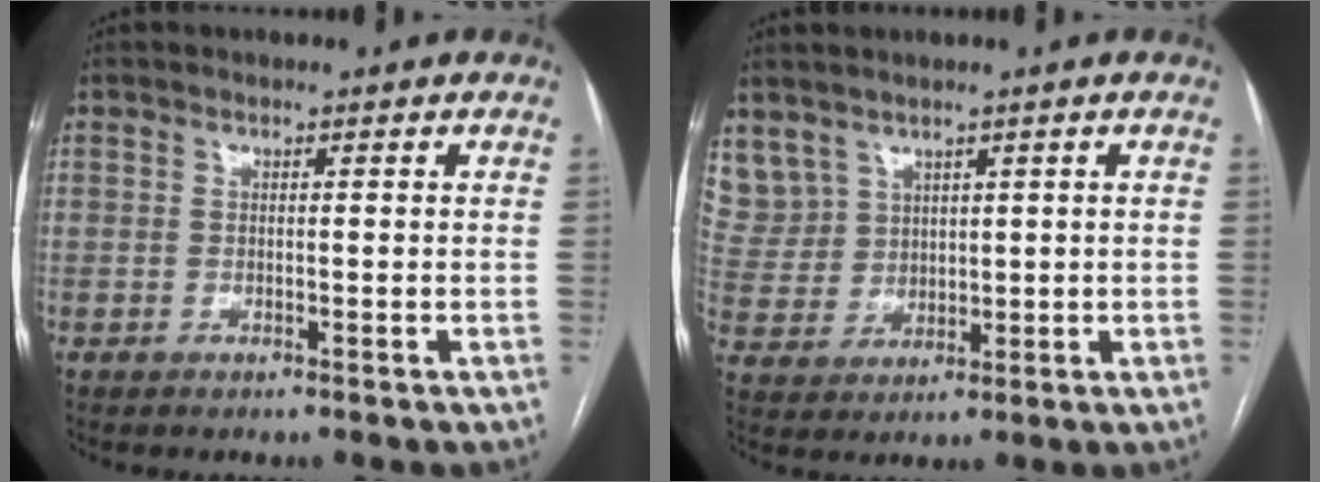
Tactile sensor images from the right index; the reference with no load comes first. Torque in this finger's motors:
{"motor_torque": [-0.08, 0.31, 0.04, 0.03]}